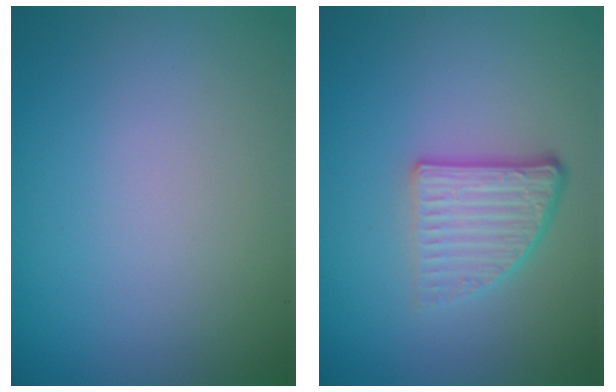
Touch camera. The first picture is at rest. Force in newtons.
{"total": 3.9, "press": 2.5, "slide": 3.0}